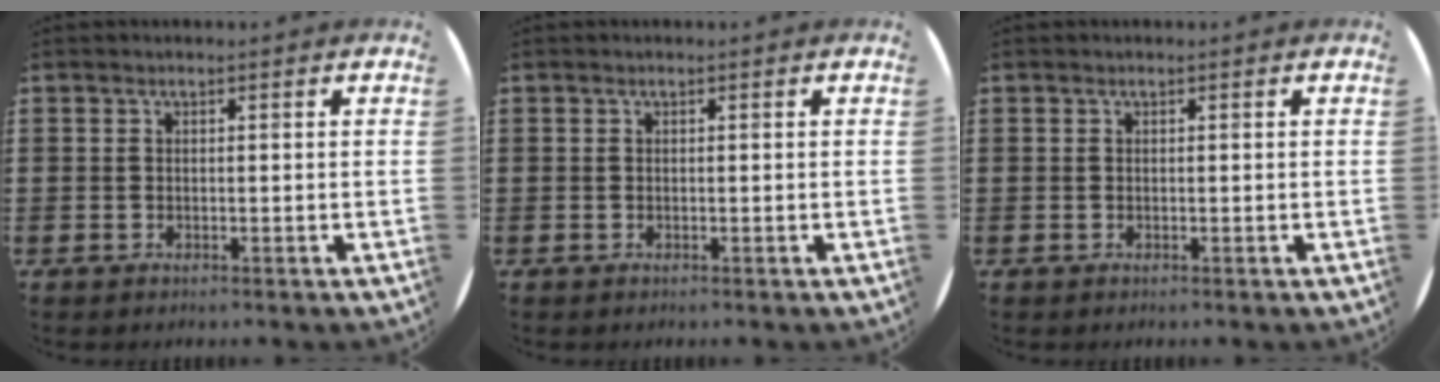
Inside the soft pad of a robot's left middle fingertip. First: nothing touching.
{"total": 0.0}
{"total": 0.0}